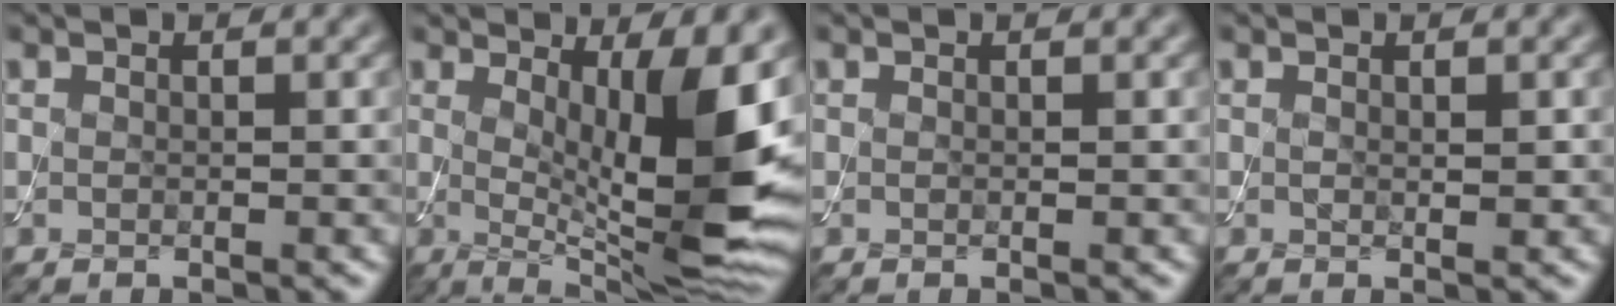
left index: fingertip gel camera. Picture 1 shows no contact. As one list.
[{"total": 11.5, "force": [1.5, 3.3, 11.0], "torque": [-0.156, -0.022, 0.030]}, {"total": 0.0}, {"total": 0.8, "force": [0.1, 0.4, 0.7], "torque": [-0.012, -0.001, 0.002]}]